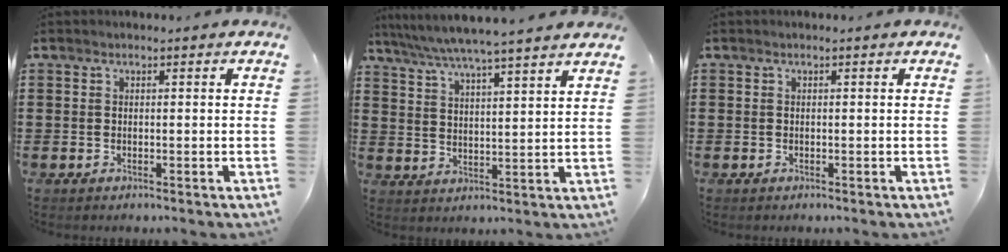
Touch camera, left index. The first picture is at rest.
{"total": 5.4, "force": [4.8, -0.7, 2.2], "torque": [-0.061, -0.027, 0.081]}
{"total": 0.0}